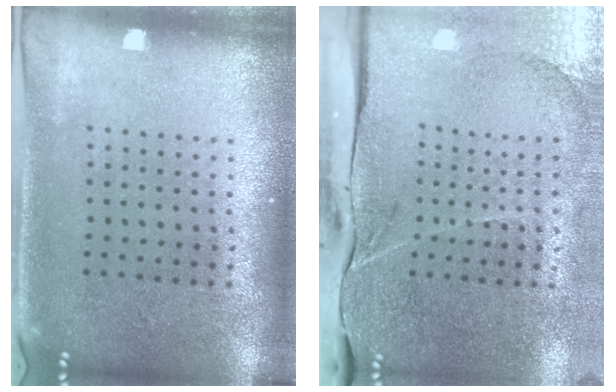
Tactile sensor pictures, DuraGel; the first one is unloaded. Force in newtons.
{"total": 4.1, "press": 3.4, "slide": 2.3}